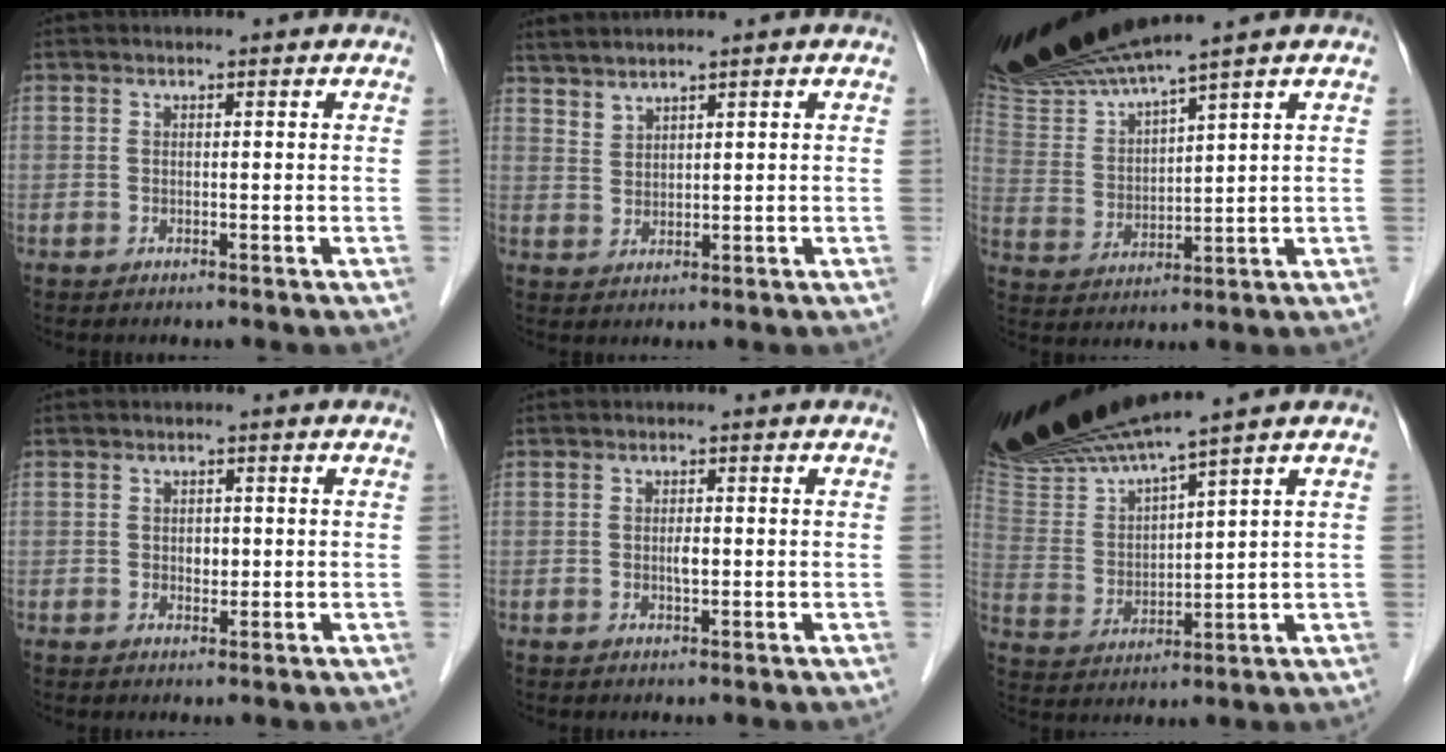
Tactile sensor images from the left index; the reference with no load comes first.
{"total": 4.6, "force": [4.2, 0.0, 1.9], "torque": [-0.047, 0.009, 0.094]}
{"total": 13.2, "force": [11.5, -1.1, 6.2], "torque": [-0.135, -0.002, 0.232]}
{"total": 2.2, "force": [0.3, 1.3, 1.7], "torque": [-0.034, 0.002, 0.007]}
{"total": 1.7, "force": [0.1, 0.5, 1.6], "torque": [-0.033, 0.001, 0.002]}
{"total": 14.6, "force": [12.7, -0.9, 7.1], "torque": [-0.147, -0.002, 0.253]}